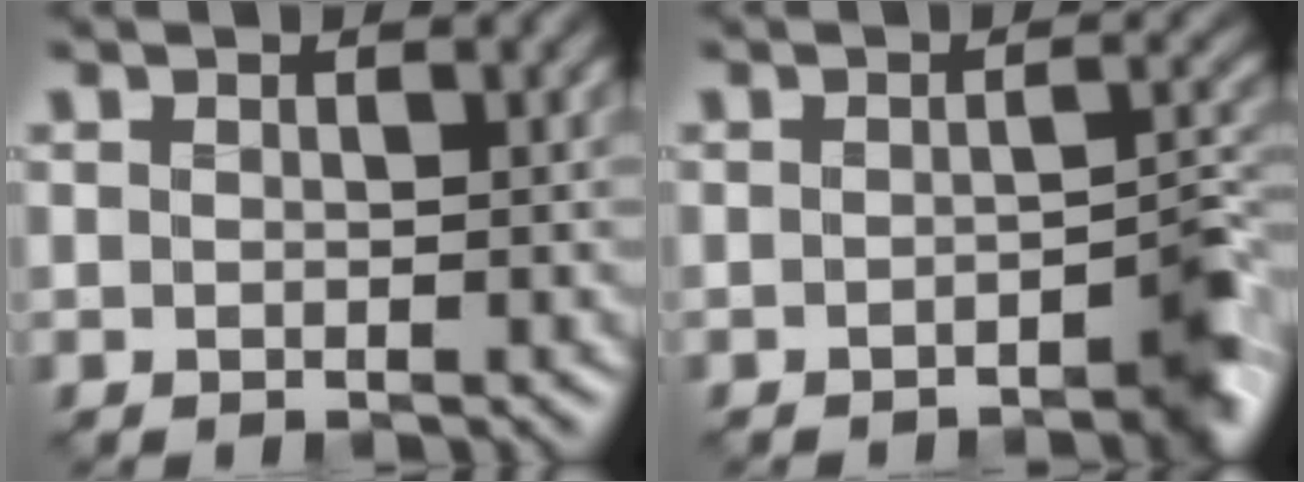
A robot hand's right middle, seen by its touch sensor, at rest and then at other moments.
{"total": 4.0, "force": [-2.5, 1.3, 2.9], "torque": [-0.029, 0.000, -0.041]}